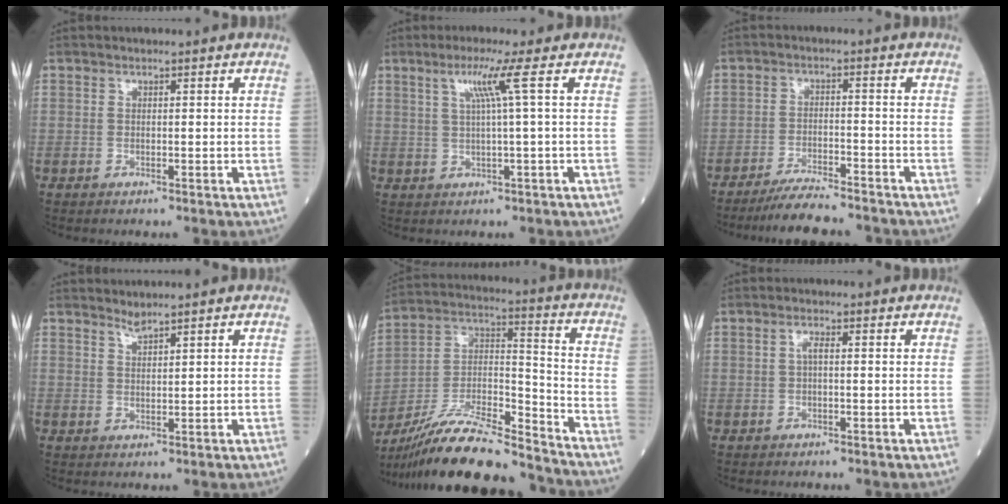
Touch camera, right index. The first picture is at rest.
{"total": 4.5, "force": [1.5, -1.5, 3.9], "torque": [-0.080, 0.002, 0.032]}
{"total": 8.7, "force": [-8.0, 0.5, 3.3], "torque": [-0.050, -0.014, -0.134]}
{"total": 1.6, "force": [1.5, -0.3, 0.3], "torque": [-0.005, -0.005, 0.030]}
{"total": 21.6, "force": [-19.3, 2.5, 9.4], "torque": [-0.188, 0.003, -0.336]}
{"total": 1.3, "force": [0.1, 0.3, 1.3], "torque": [-0.025, 0.004, 0.000]}